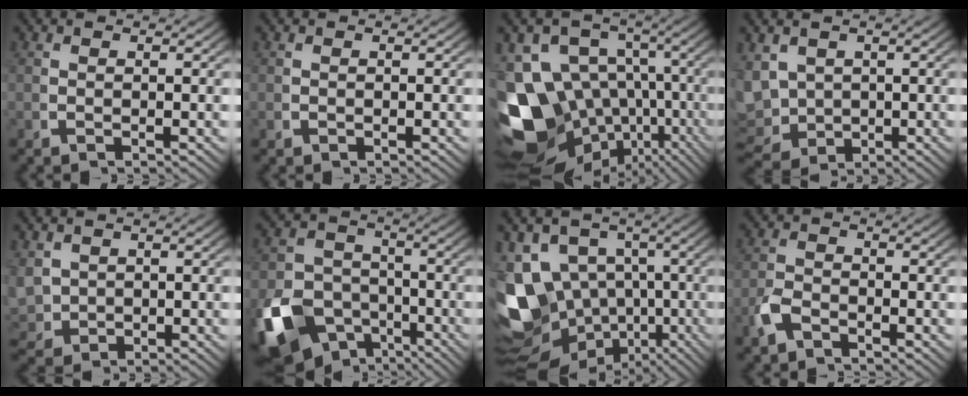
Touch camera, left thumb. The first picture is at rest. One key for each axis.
{"total": 0.0}
{"total": 19.3, "fx": -5.9, "fy": 14.5, "fz": 11.3, "tx": -0.228, "ty": -0.096, "tz": -0.069}
{"total": 8.3, "fx": -1.1, "fy": 6.9, "fz": 4.6, "tx": -0.133, "ty": -0.060, "tz": 0.013}
{"total": 4.8, "fx": 0.3, "fy": 4.2, "fz": 2.2, "tx": -0.080, "ty": -0.034, "tz": 0.028}
{"total": 14.4, "fx": -6.0, "fy": 10.9, "fz": 7.1, "tx": -0.144, "ty": -0.083, "tz": -0.075}
{"total": 20.6, "fx": -5.1, "fy": 16.7, "fz": 11.0, "tx": -0.267, "ty": -0.109, "tz": -0.053}
{"total": 2.3, "fx": -1.7, "fy": 1.2, "fz": 0.9, "tx": -0.024, "ty": -0.008, "tz": -0.030}